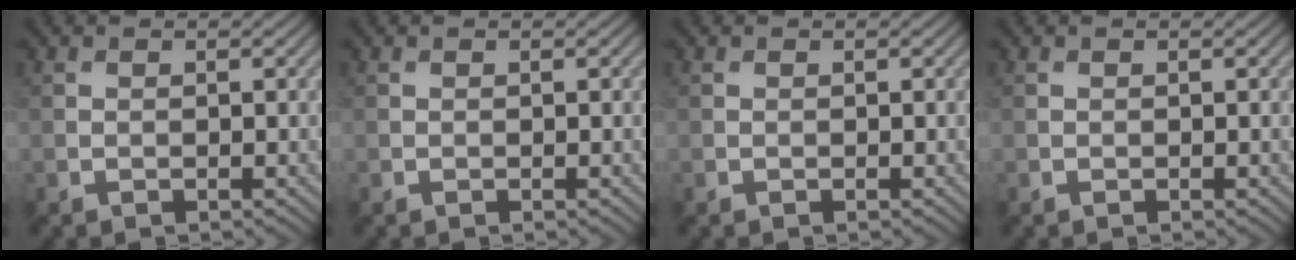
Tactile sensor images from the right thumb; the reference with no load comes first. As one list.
[{"total": 0.0}, {"total": 0.0}, {"total": 0.0}]